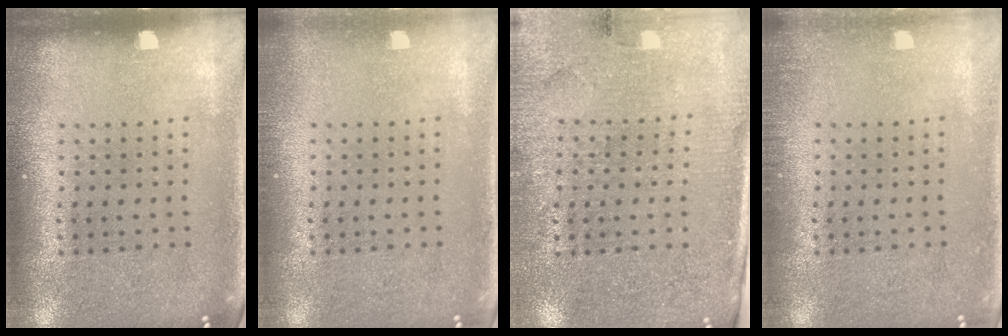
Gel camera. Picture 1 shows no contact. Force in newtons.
{"total": 0.6, "press": 0.6, "slide": 0.1}
{"total": 3.1, "press": 3.0, "slide": 1.0}
{"total": 1.1, "press": 1.0, "slide": 0.2}